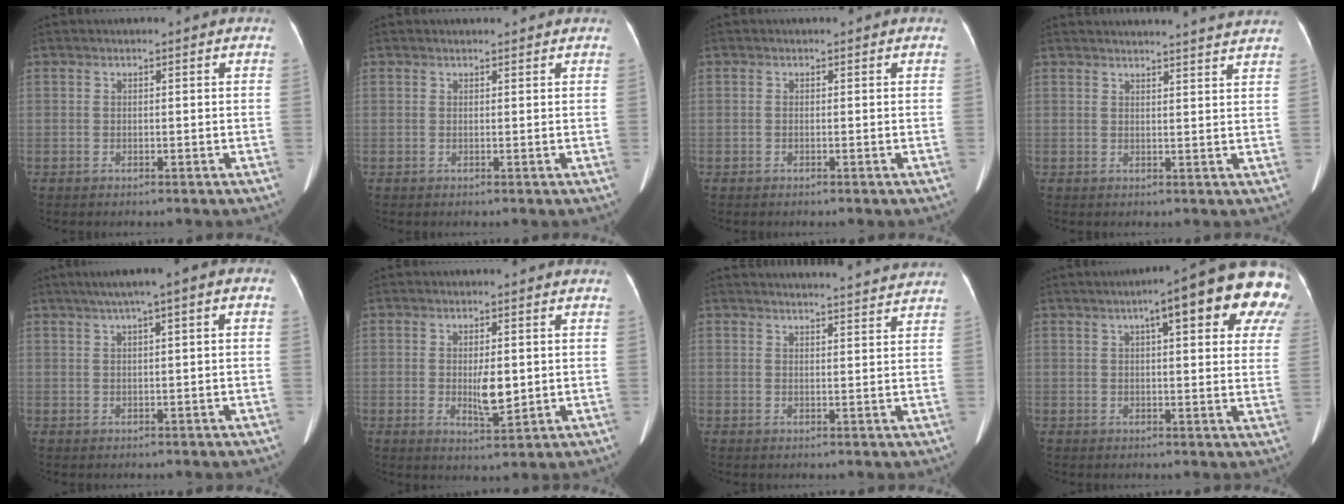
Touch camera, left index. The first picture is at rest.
{"total": 1.8, "force": [1.7, 0.3, 0.4], "torque": [-0.011, 0.011, 0.021]}
{"total": 0.0}
{"total": 11.9, "force": [11.4, -0.5, 3.2], "torque": [-0.043, -0.013, 0.121]}
{"total": 7.0, "force": [2.9, 0.7, 6.3], "torque": [-0.094, 0.033, 0.038]}
{"total": 4.6, "force": [-0.1, 1.6, 4.3], "torque": [-0.075, -0.009, 0.001]}
{"total": 12.4, "force": [12.0, 0.1, 2.7], "torque": [-0.029, -0.004, 0.133]}
{"total": 16.6, "force": [10.2, 3.0, 12.8], "torque": [-0.163, 0.014, 0.108]}